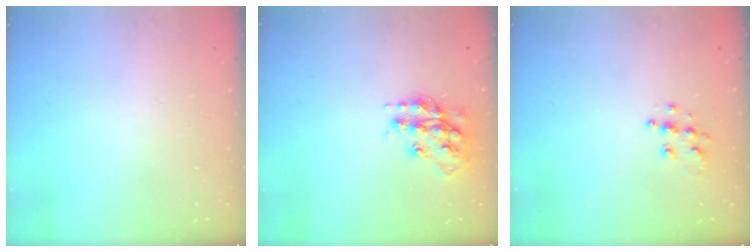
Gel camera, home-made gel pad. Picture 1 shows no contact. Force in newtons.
{"total": 14.6, "press": 14.5, "slide": 0.7}
{"total": 7.7, "press": 7.7, "slide": 0.3}